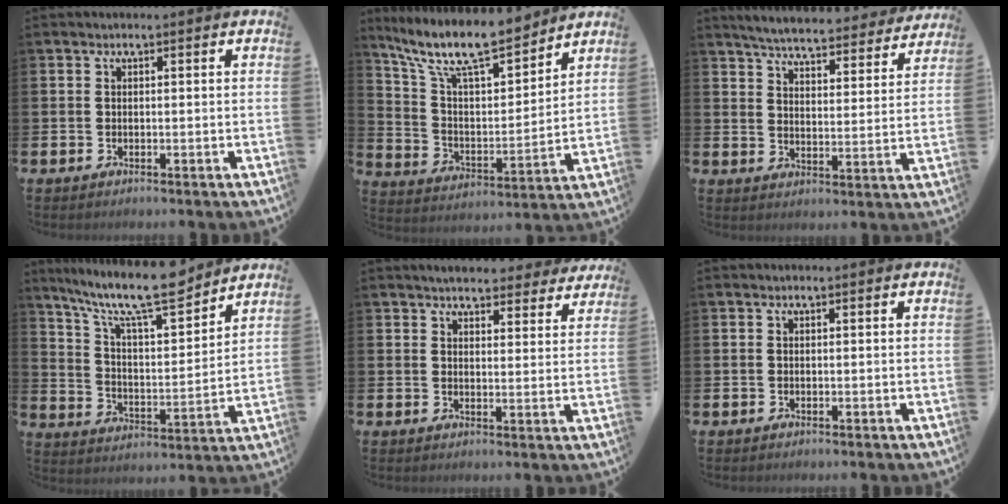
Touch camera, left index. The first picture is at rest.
{"total": 11.9, "force": [10.3, 2.8, 5.4], "torque": [-0.142, -0.060, 0.180]}
{"total": 5.7, "force": [5.5, 0.5, 1.5], "torque": [-0.048, -0.038, 0.091]}
{"total": 12.8, "force": [10.7, 2.3, 6.6], "torque": [-0.141, -0.064, 0.183]}
{"total": 4.5, "force": [4.3, 1.0, 0.7], "torque": [-0.019, -0.023, 0.075]}
{"total": 0.0}